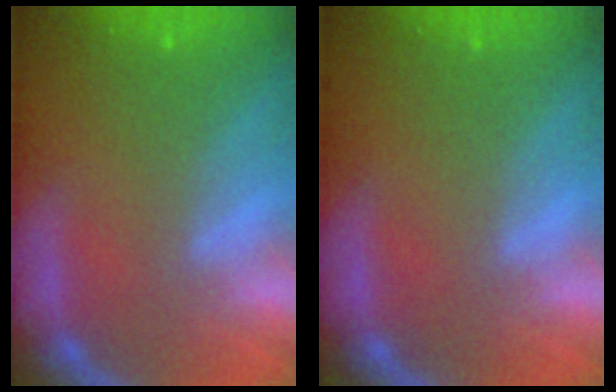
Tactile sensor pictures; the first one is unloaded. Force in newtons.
{"total": 0.0}